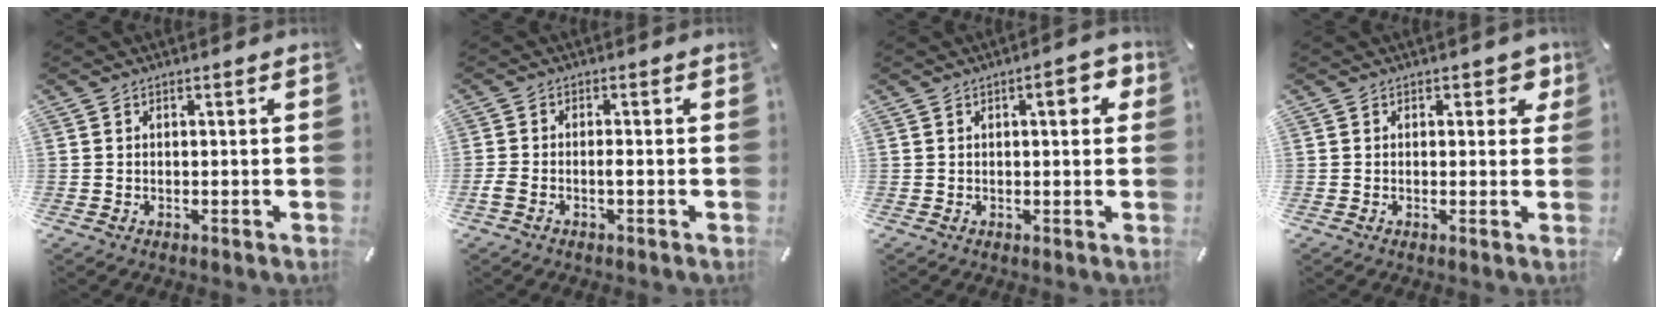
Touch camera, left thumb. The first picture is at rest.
{"total": 2.0, "force": [-0.9, 0.6, 1.7], "torque": [-0.039, 0.000, -0.020]}
{"total": 5.2, "force": [1.8, 2.0, 4.5], "torque": [-0.051, -0.006, 0.019]}
{"total": 3.7, "force": [1.7, 2.3, 2.3], "torque": [-0.010, -0.004, 0.021]}